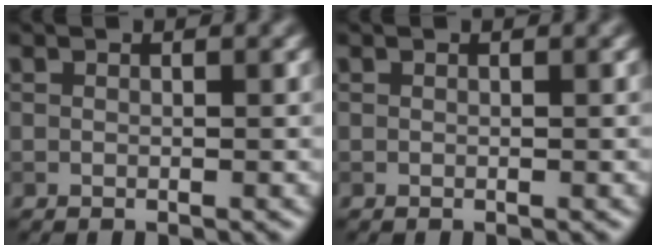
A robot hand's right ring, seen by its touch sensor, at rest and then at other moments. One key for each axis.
{"total": 0.0}